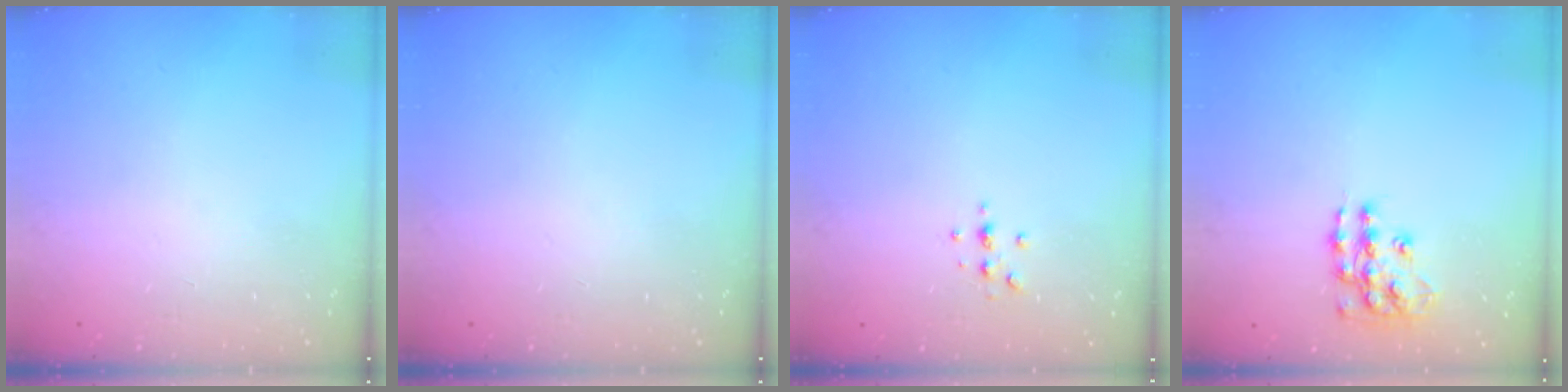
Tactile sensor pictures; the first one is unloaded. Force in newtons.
{"total": 0.0}
{"total": 3.0, "press": 3.0, "slide": 0.3}
{"total": 11.7, "press": 11.6, "slide": 0.8}